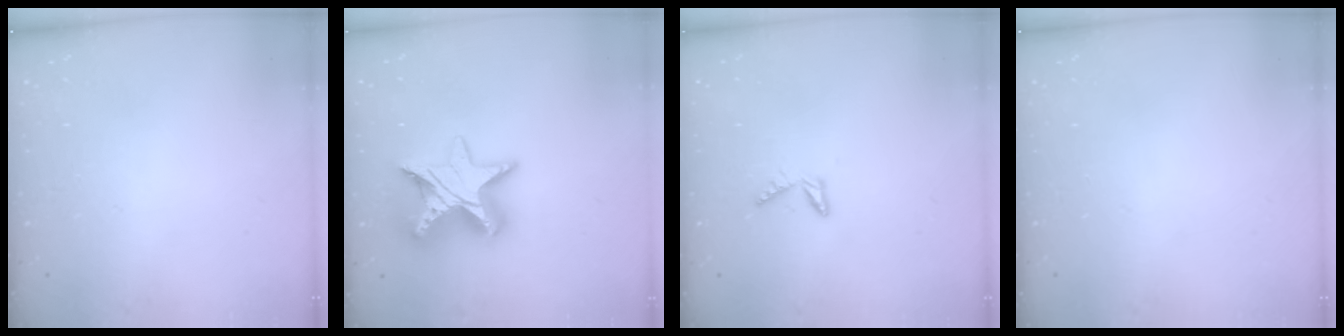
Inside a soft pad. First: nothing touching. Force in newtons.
{"total": 14.6, "press": 14.6, "slide": 1.0}
{"total": 4.0, "press": 3.9, "slide": 0.3}
{"total": 0.0}